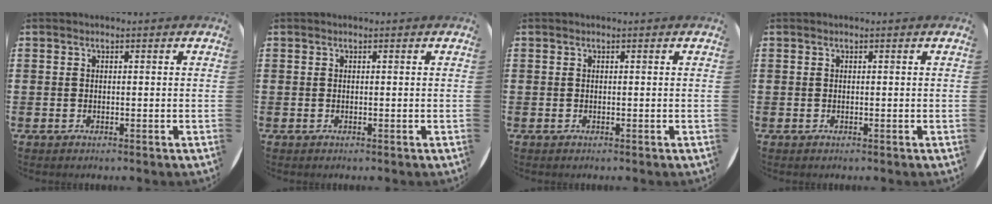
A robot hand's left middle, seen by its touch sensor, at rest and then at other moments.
{"total": 0.0}
{"total": 0.0}
{"total": 0.0}